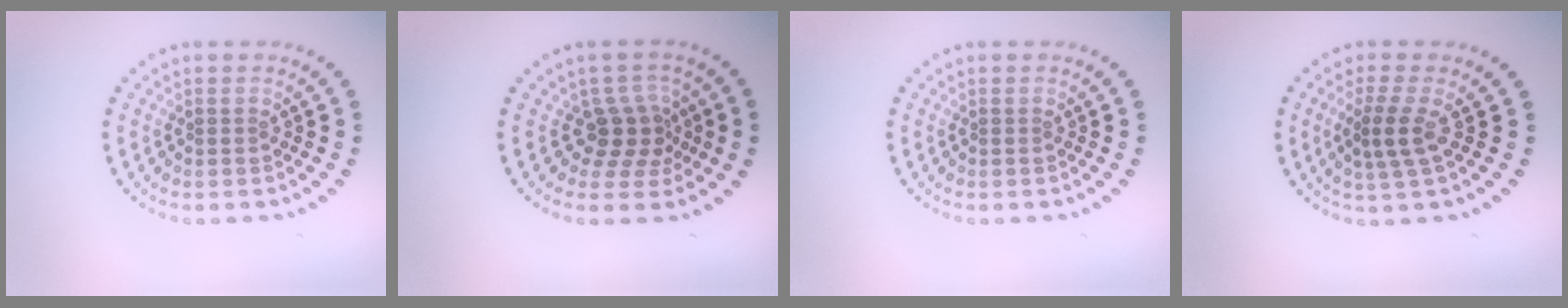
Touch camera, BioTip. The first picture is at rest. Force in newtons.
{"total": 3.1, "press": 2.3, "slide": 2.0}
{"total": 0.0}
{"total": 2.5, "press": 2.0, "slide": 1.5}